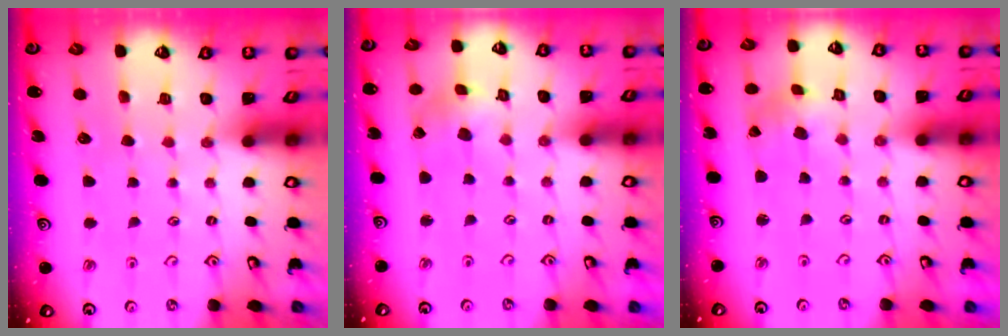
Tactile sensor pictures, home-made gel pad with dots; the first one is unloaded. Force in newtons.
{"total": 1.5, "press": 1.5, "slide": 0.3}
{"total": 1.5, "press": 1.5, "slide": 0.2}